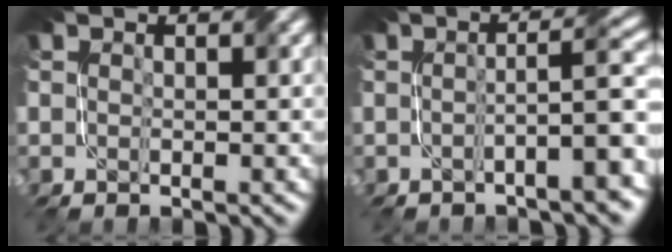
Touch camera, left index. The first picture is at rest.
{"total": 5.1, "force": [-1.4, 0.7, 4.9], "torque": [-0.065, 0.018, -0.033]}